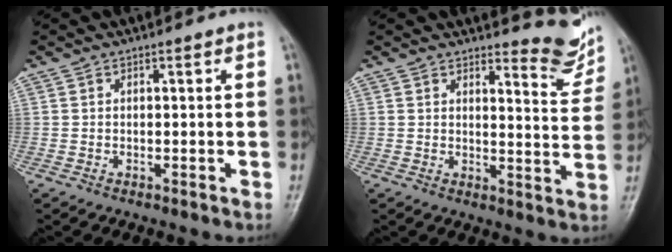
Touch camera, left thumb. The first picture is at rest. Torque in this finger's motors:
{"motor_torque": [0.13, 0.00, -0.26, -0.14, 0.00]}